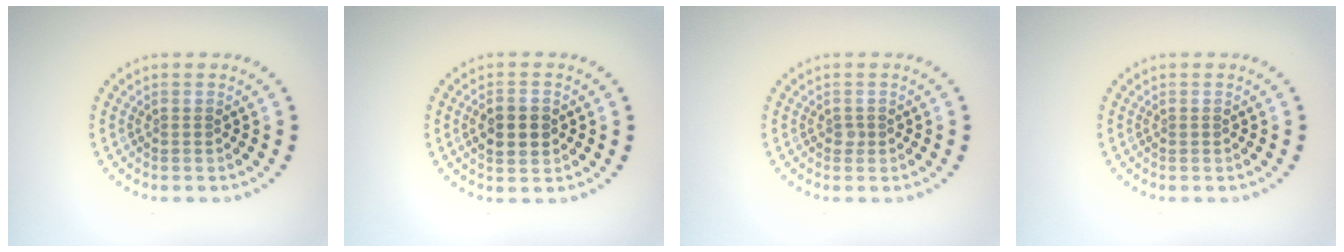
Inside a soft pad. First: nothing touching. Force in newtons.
{"total": 3.6, "press": 3.6, "slide": 0.2}
{"total": 0.6, "press": 0.5, "slide": 0.4}
{"total": 0.0}